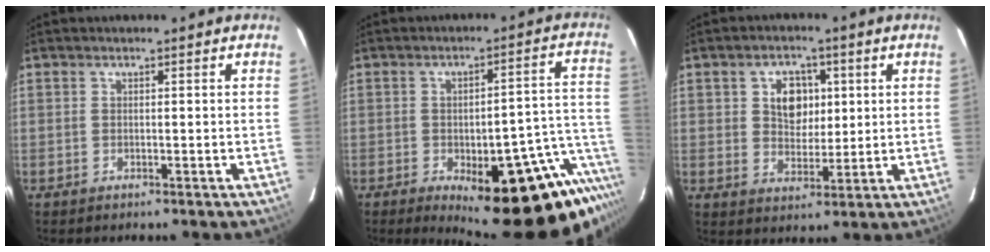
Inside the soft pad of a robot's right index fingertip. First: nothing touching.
{"total": 22.9, "force": [-14.6, 6.7, 16.3], "torque": [-0.168, 0.002, -0.178]}
{"total": 7.1, "force": [1.9, 5.3, 4.4], "torque": [-0.074, 0.014, 0.038]}